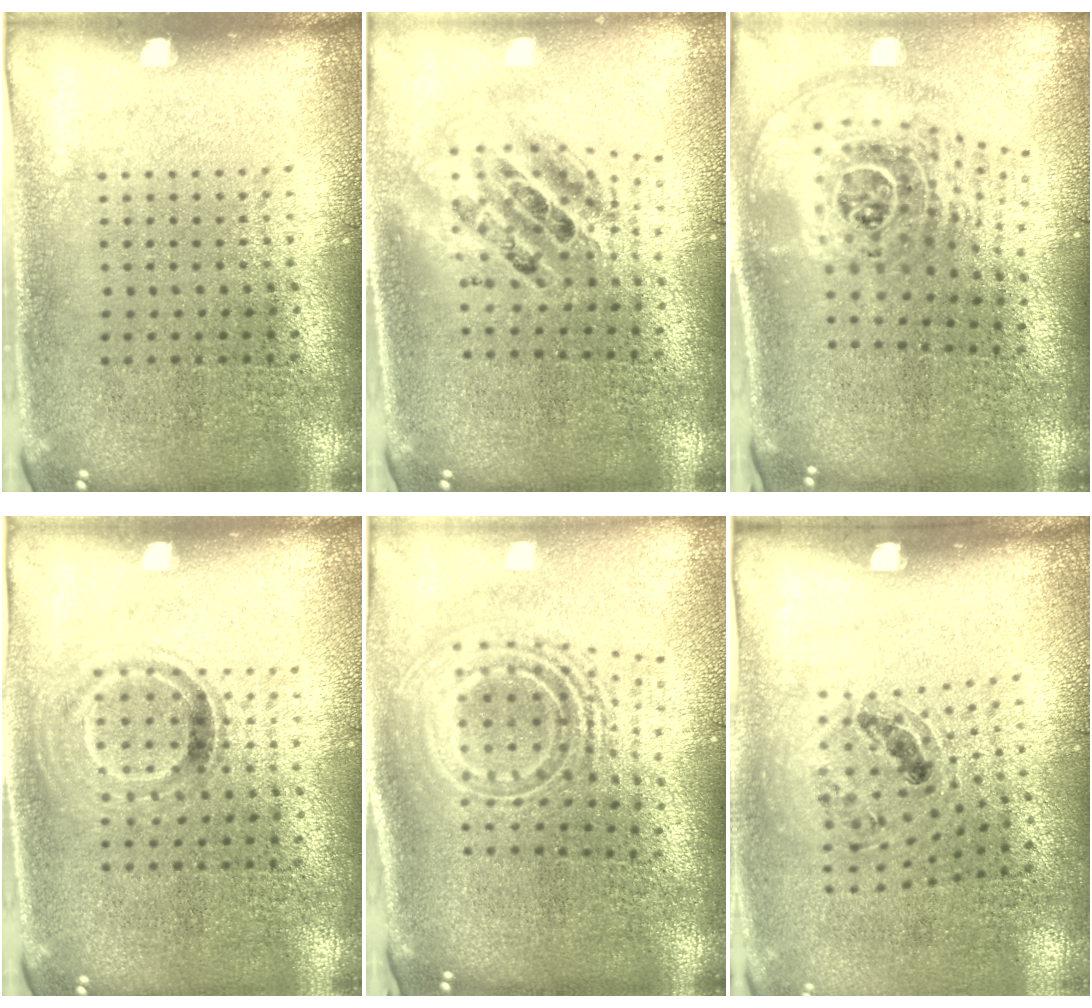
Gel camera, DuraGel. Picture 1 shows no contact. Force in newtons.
{"total": 2.0, "press": 1.6, "slide": 1.2}
{"total": 2.8, "press": 1.9, "slide": 2.1}
{"total": 1.0, "press": 0.8, "slide": 0.5}
{"total": 2.5, "press": 1.8, "slide": 1.8}
{"total": 1.0, "press": 0.8, "slide": 0.5}